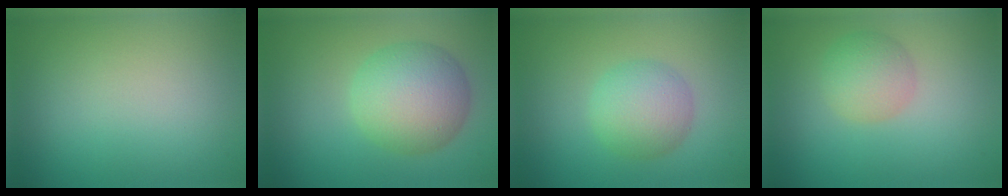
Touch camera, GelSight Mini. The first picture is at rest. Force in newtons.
{"total": 6.9, "press": 6.9, "slide": 0.3}
{"total": 4.2, "press": 4.2, "slide": 0.1}
{"total": 3.0, "press": 3.0, "slide": 0.0}